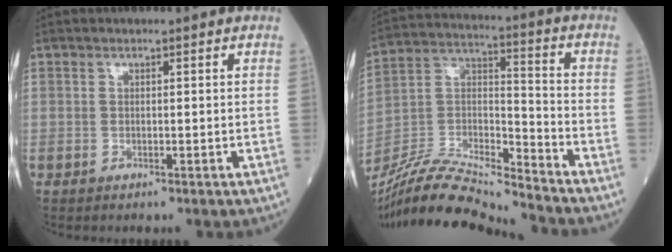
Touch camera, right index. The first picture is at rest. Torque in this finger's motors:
{"motor_torque": [-0.85, -0.87, -0.35, -0.19]}